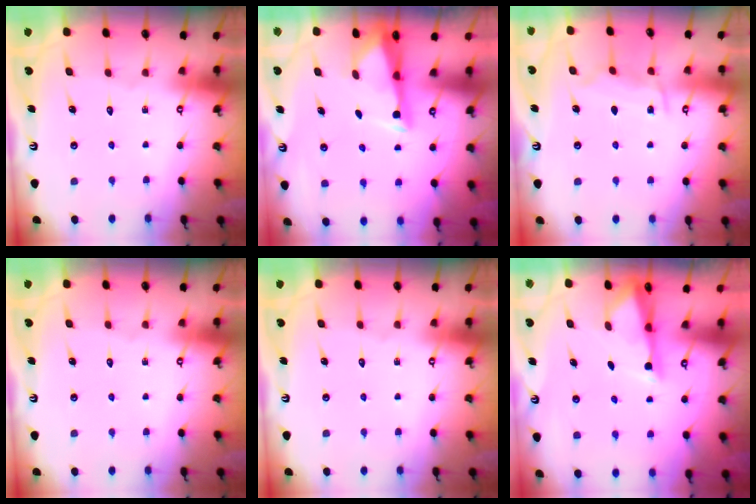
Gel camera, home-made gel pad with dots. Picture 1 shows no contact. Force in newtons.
{"total": 3.2, "press": 3.1, "slide": 0.8}
{"total": 7.1, "press": 7.1, "slide": 0.8}
{"total": 0.0}
{"total": 0.0}
{"total": 3.0, "press": 2.9, "slide": 0.5}